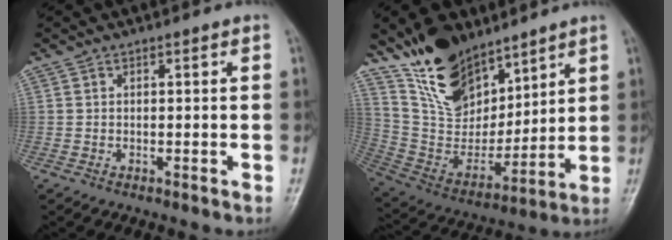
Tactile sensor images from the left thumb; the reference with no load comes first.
{"total": 17.7, "force": [12.4, 9.3, 8.5], "torque": [-0.099, -0.070, 0.243]}